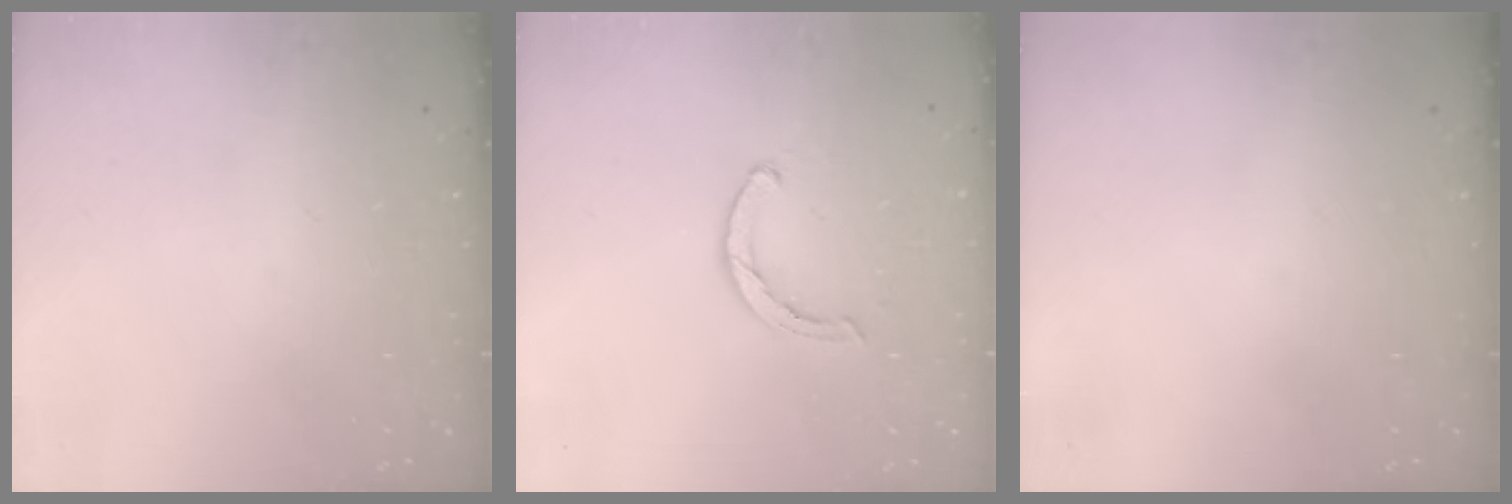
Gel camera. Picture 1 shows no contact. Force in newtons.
{"total": 2.5, "press": 2.5, "slide": 0.4}
{"total": 0.0}